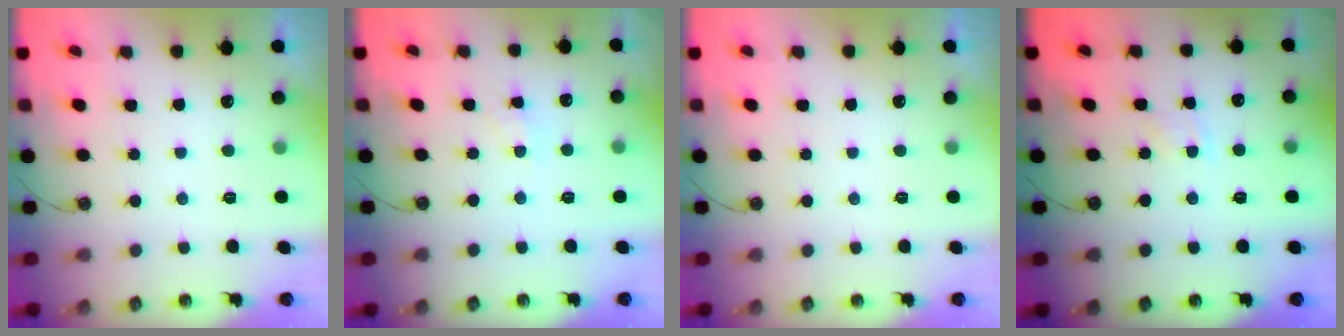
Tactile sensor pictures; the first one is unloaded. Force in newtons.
{"total": 2.1, "press": 2.1, "slide": 0.3}
{"total": 0.0}
{"total": 4.1, "press": 4.1, "slide": 0.5}